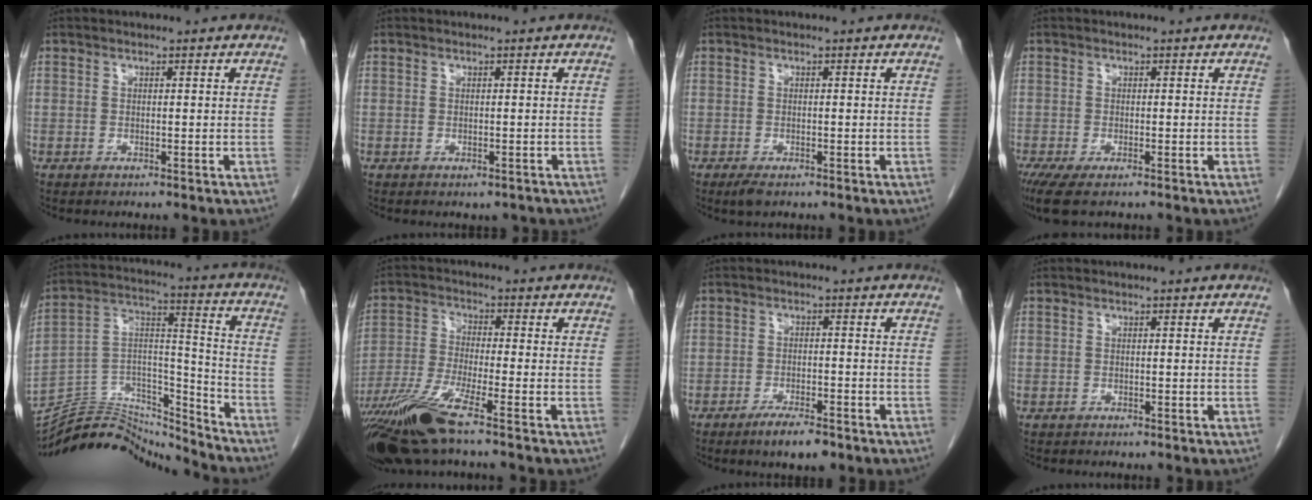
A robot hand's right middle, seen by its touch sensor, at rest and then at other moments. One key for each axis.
{"total": 1.2, "fx": -0.8, "fy": 0.7, "fz": 0.3, "tx": -0.002, "ty": 0.000, "tz": -0.008}
{"total": 1.9, "fx": -1.2, "fy": 0.7, "fz": 1.3, "tx": -0.028, "ty": -0.005, "tz": -0.018}
{"total": 5.0, "fx": -3.5, "fy": 1.2, "fz": 3.4, "tx": -0.062, "ty": -0.016, "tz": -0.058}
{"total": 17.8, "fx": -17.5, "fy": 2.8, "fz": 2.0, "tx": -0.036, "ty": 0.051, "tz": -0.297}
{"total": 10.2, "fx": -6.7, "fy": 0.0, "fz": 7.7, "tx": -0.164, "ty": -0.027, "tz": -0.128}
{"total": 4.7, "fx": -3.3, "fy": 1.2, "fz": 3.1, "tx": -0.055, "ty": -0.003, "tz": -0.053}
{"total": 0.0}